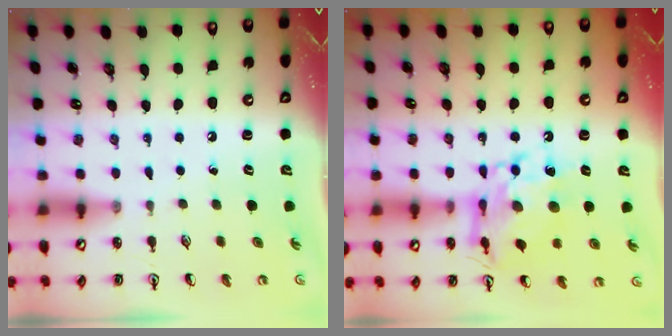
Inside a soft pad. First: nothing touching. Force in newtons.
{"total": 13.1, "press": 13.0, "slide": 1.4}